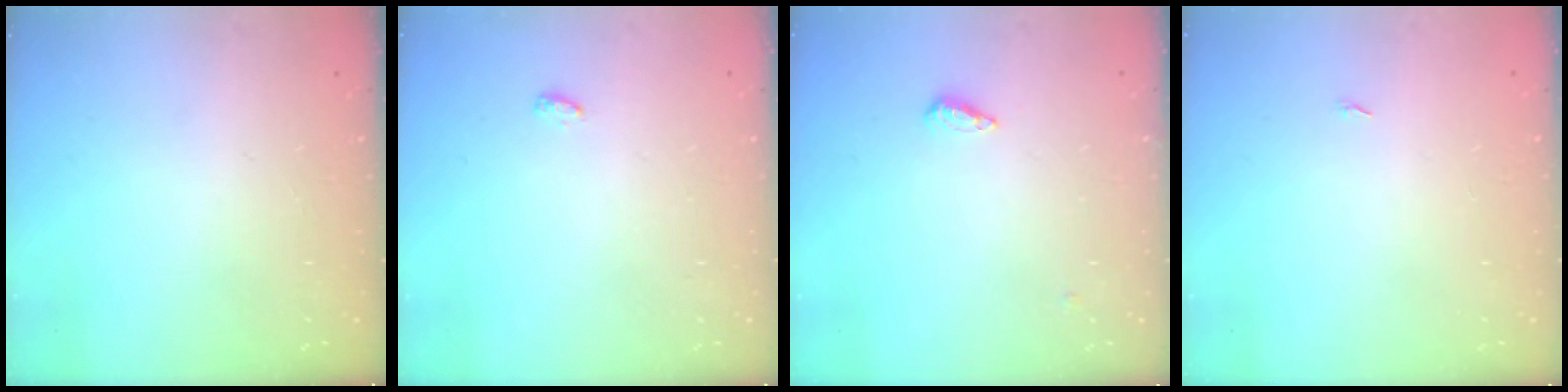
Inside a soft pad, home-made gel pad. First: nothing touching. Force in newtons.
{"total": 6.5, "press": 3.1, "slide": 5.7}
{"total": 3.2, "press": 3.1, "slide": 0.3}
{"total": 4.0, "press": 1.3, "slide": 3.7}